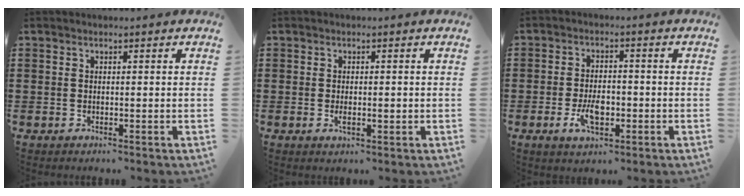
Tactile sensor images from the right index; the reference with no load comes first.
{"total": 1.8, "force": [-0.2, 0.6, 1.6], "torque": [-0.030, -0.001, -0.004]}
{"total": 5.2, "force": [-1.5, 2.6, 4.3], "torque": [-0.078, -0.003, -0.029]}